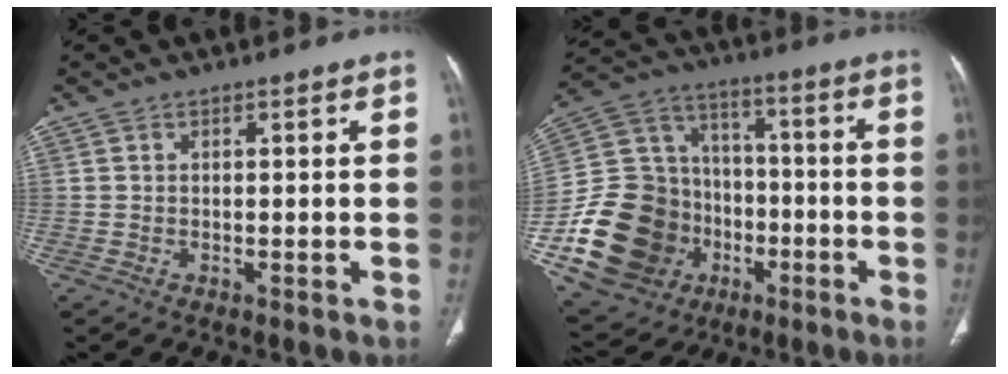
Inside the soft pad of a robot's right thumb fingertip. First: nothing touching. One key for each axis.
{"total": 23.5, "fx": -7.2, "fy": 19.9, "fz": 10.2, "tx": -0.183, "ty": 0.093, "tz": -0.108}